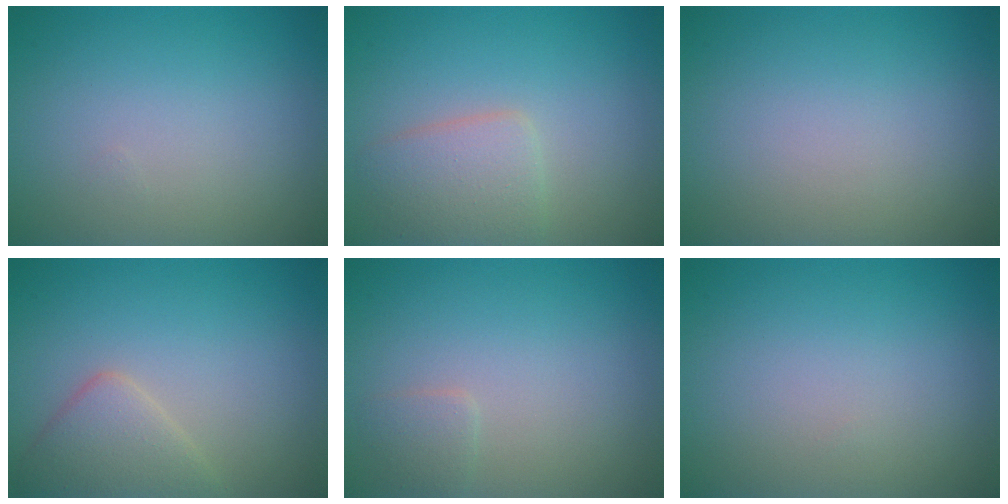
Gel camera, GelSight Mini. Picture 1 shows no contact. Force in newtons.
{"total": 3.1, "press": 3.1, "slide": 0.2}
{"total": 0.0}
{"total": 3.2, "press": 3.2, "slide": 0.1}
{"total": 1.0, "press": 1.0, "slide": 0.0}
{"total": 0.0}